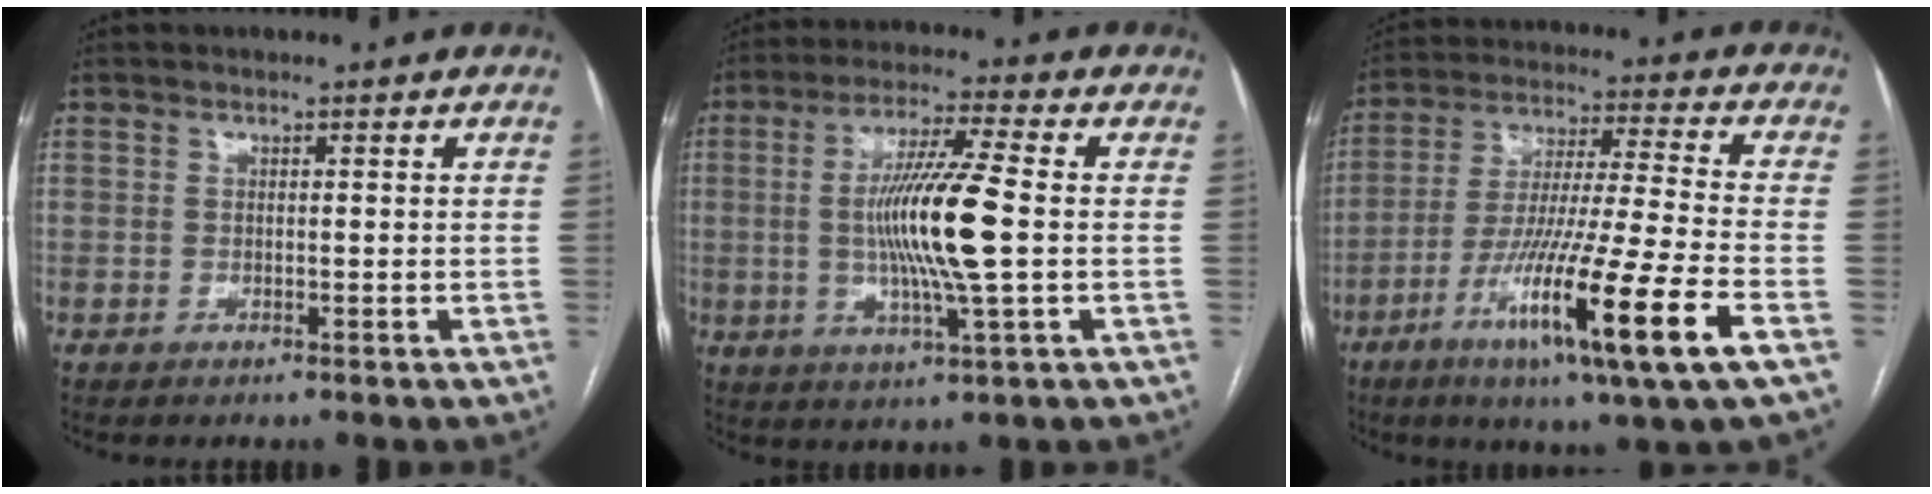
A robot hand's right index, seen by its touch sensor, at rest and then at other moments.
{"total": 12.5, "force": [-0.4, 0.1, 12.5], "torque": [-0.240, -0.005, -0.009]}
{"total": 19.5, "force": [-8.6, -0.8, 17.5], "torque": [-0.319, -0.040, -0.153]}